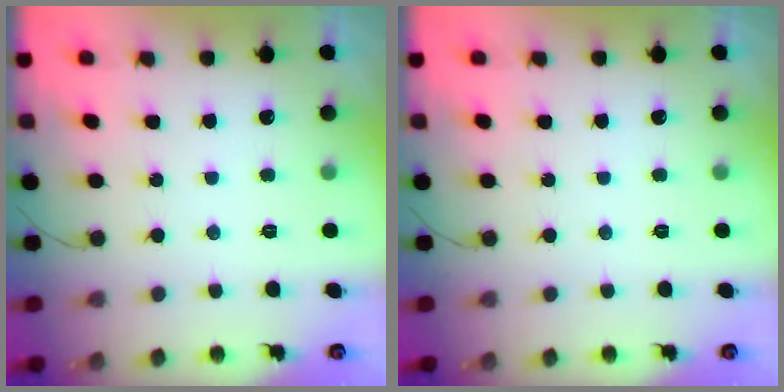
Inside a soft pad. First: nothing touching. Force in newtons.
{"total": 0.0}